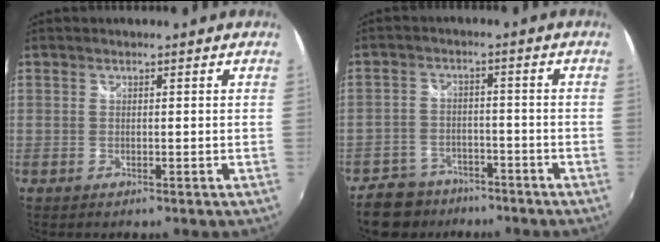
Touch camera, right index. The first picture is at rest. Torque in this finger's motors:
{"motor_torque": [0.44, -0.26, 0.16, 0.00]}